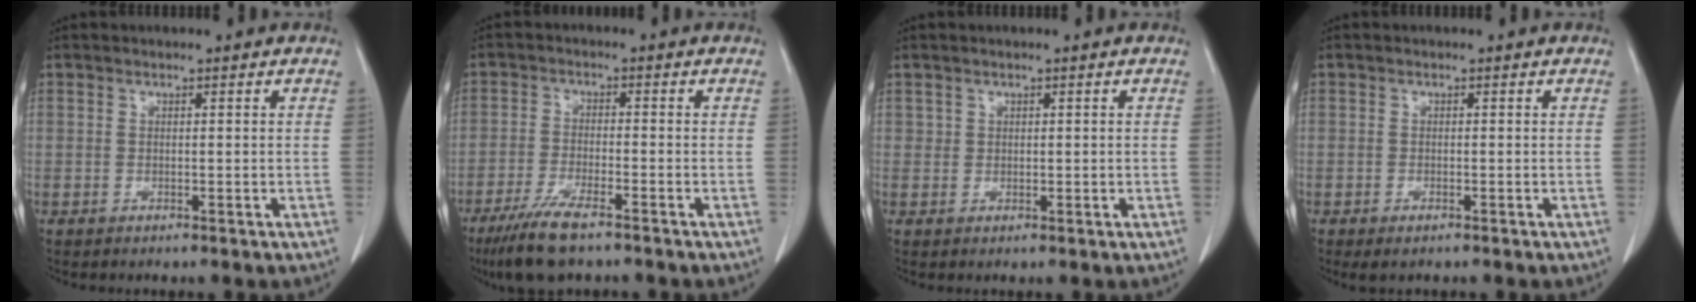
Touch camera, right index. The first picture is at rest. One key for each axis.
{"total": 8.1, "fx": -5.8, "fy": 1.2, "fz": 5.4, "tx": -0.104, "ty": -0.020, "tz": -0.100}
{"total": 1.0, "fx": 0.5, "fy": 0.8, "fz": 0.1, "tx": 0.010, "ty": 0.001, "tz": 0.007}
{"total": 1.7, "fx": -1.1, "fy": 0.5, "fz": 1.1, "tx": -0.019, "ty": -0.004, "tz": -0.013}